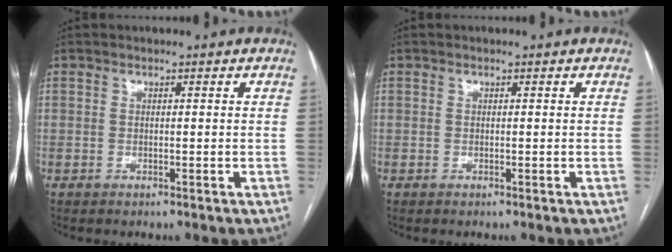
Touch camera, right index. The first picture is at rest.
{"total": 0.0}